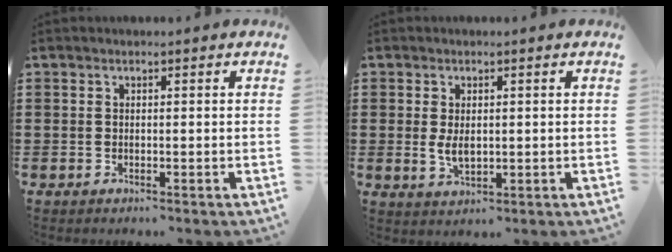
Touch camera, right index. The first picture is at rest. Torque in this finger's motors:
{"motor_torque": [1.12, 1.02, 0.14, 0.09]}